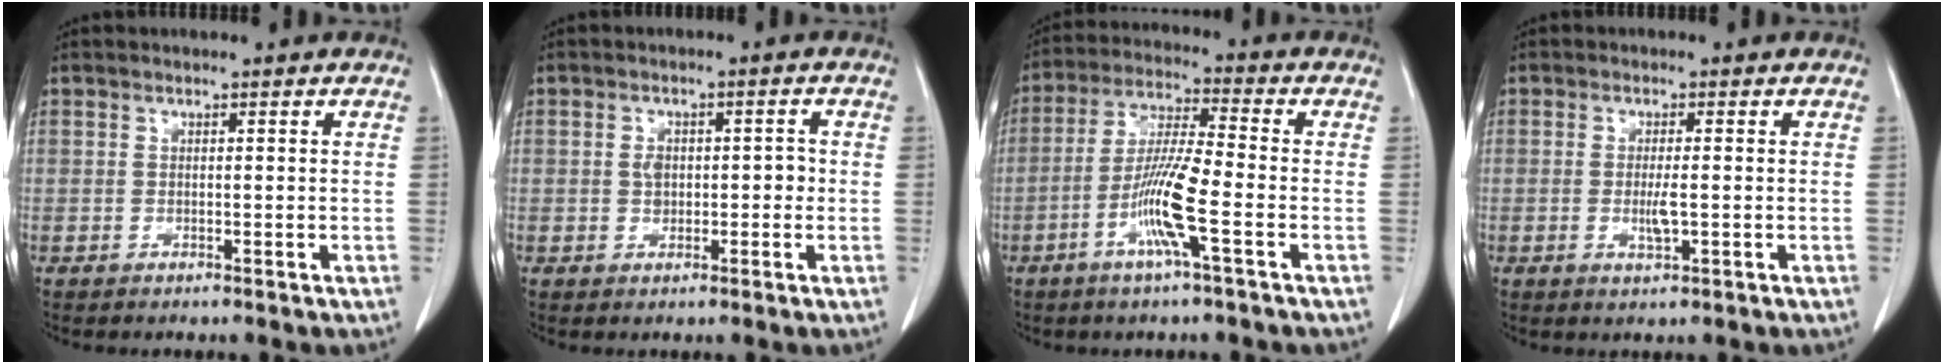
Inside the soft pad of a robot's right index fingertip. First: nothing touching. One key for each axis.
{"total": 3.2, "fx": -0.1, "fy": 2.2, "fz": 2.3, "tx": -0.030, "ty": 0.013, "tz": 0.003}
{"total": 9.7, "fx": -3.5, "fy": 0.0, "fz": 9.1, "tx": -0.180, "ty": -0.003, "tz": -0.072}
{"total": 2.6, "fx": -0.4, "fy": 0.4, "fz": 2.5, "tx": -0.050, "ty": -0.002, "tz": -0.004}